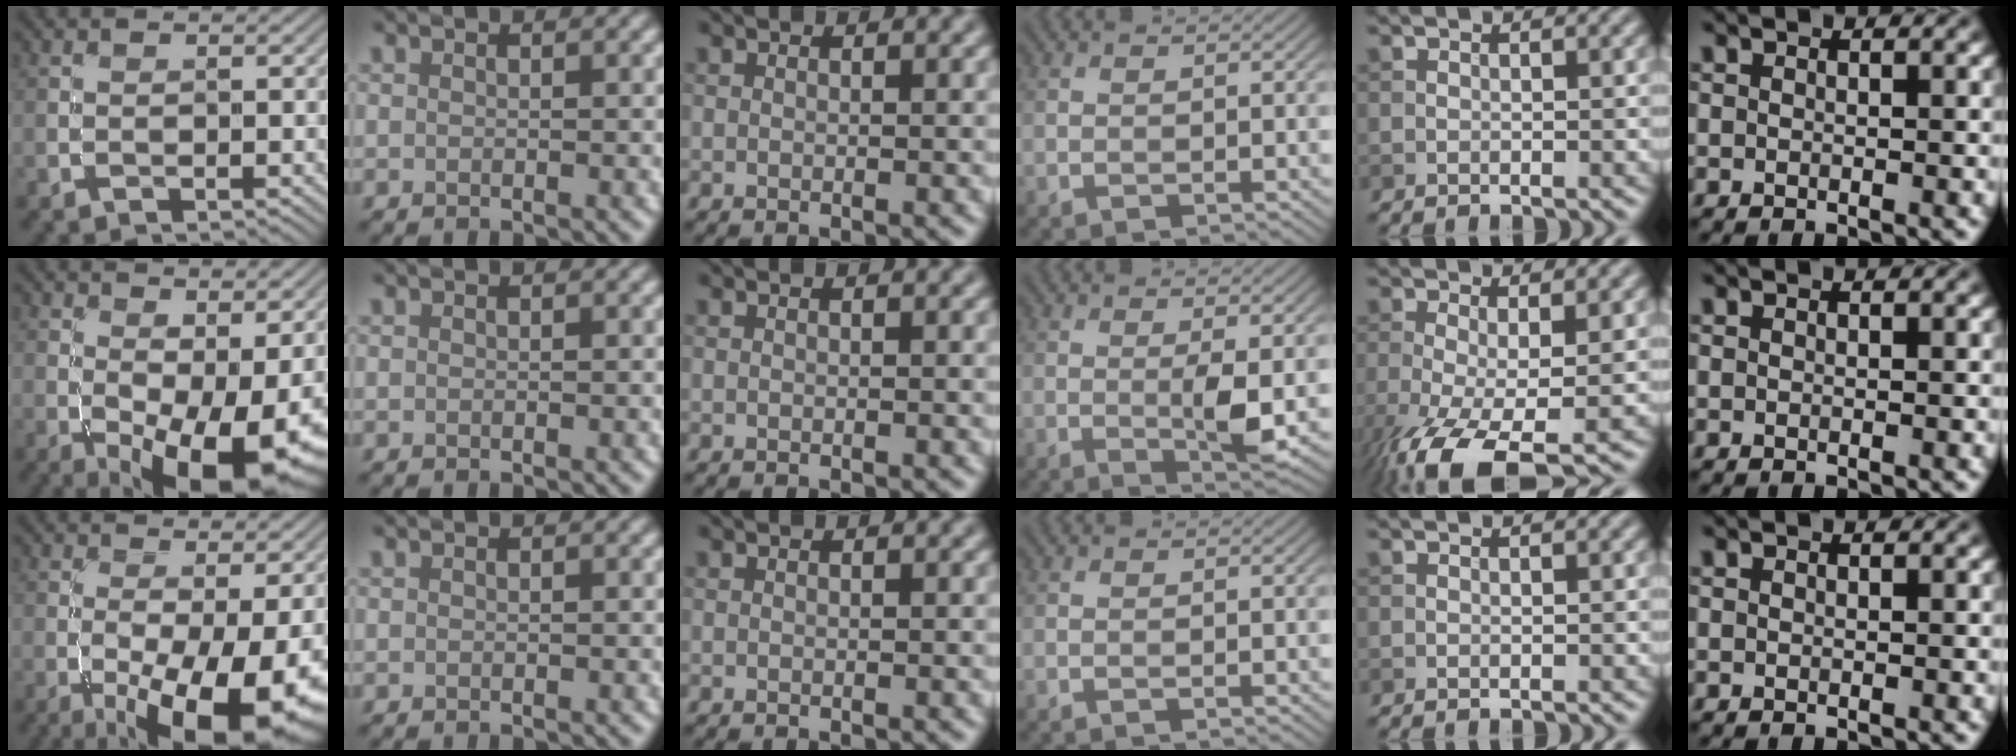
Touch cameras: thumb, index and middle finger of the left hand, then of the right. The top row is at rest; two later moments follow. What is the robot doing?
{"motion": "screw", "object": "medicine bottle"}